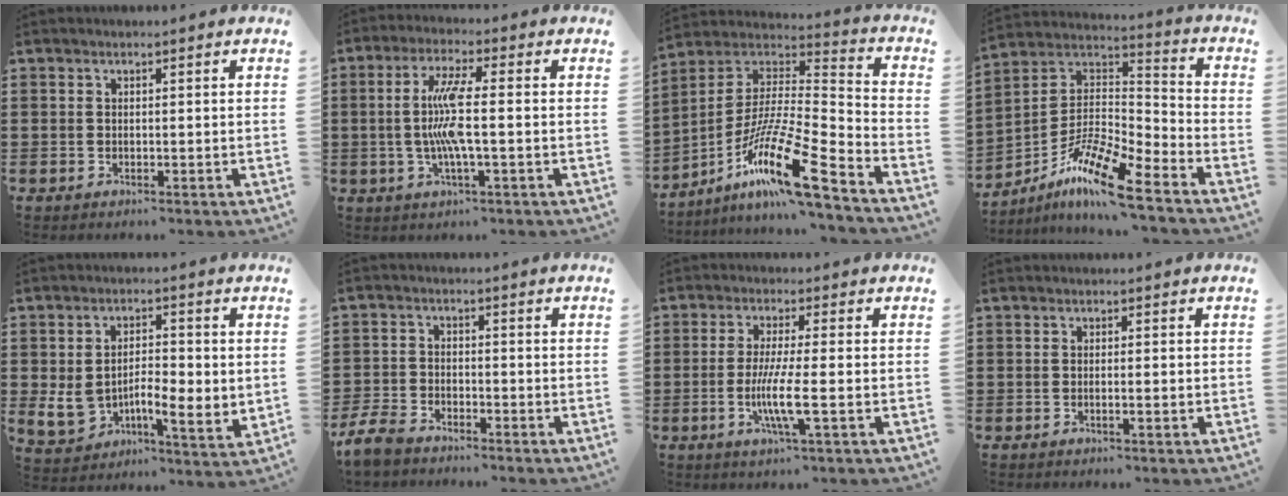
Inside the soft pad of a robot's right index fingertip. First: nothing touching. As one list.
[{"total": 7.6, "force": [-0.6, 0.9, 7.6], "torque": [-0.164, -0.011, -0.022]}, {"total": 17.2, "force": [-10.6, 2.2, 13.3], "torque": [-0.256, 0.006, -0.192]}, {"total": 11.7, "force": [-9.0, 1.3, 7.4], "torque": [-0.152, 0.004, -0.182]}, {"total": 7.4, "force": [-0.4, 4.7, 5.7], "torque": [-0.112, 0.002, -0.006]}, {"total": 4.3, "force": [-3.8, 1.4, 1.4], "torque": [-0.054, -0.004, -0.084]}, {"total": 6.8, "force": [-1.6, 0.6, 6.6], "torque": [-0.136, -0.015, -0.035]}, {"total": 0.9, "force": [-0.4, -0.1, 0.8], "torque": [-0.013, -0.004, -0.007]}]